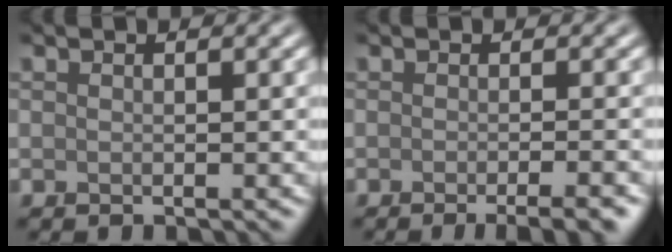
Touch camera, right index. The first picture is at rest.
{"total": 4.2, "force": [-2.2, 1.2, 3.4], "torque": [-0.021, 0.003, -0.026]}